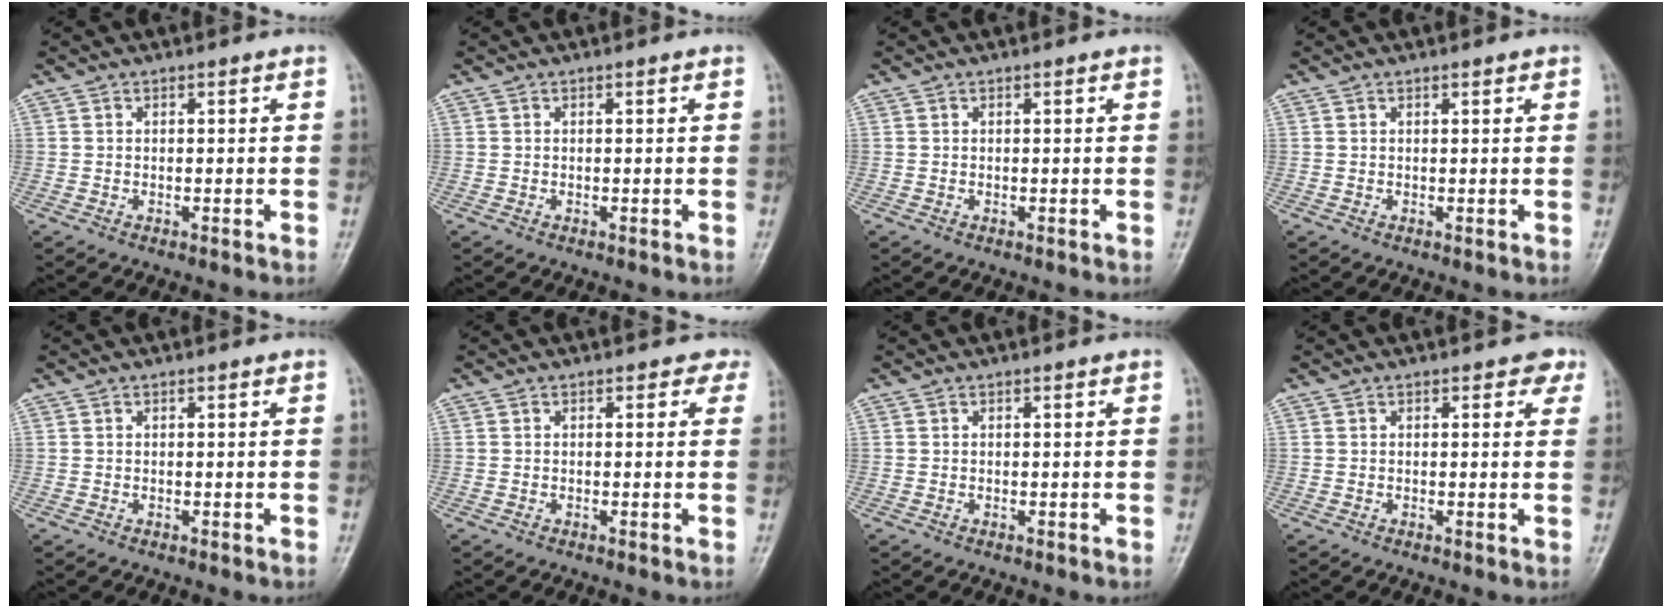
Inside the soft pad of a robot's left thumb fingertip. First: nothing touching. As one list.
[{"total": 0.0}, {"total": 0.0}, {"total": 0.6, "force": [0.5, 0.1, 0.3], "torque": [-0.006, -0.003, 0.007]}, {"total": 0.0}, {"total": 1.8, "force": [1.2, 1.3, 0.2], "torque": [0.019, -0.006, -0.003]}, {"total": 0.0}, {"total": 2.3, "force": [1.5, 1.4, 1.0], "torque": [0.014, -0.005, 0.007]}]